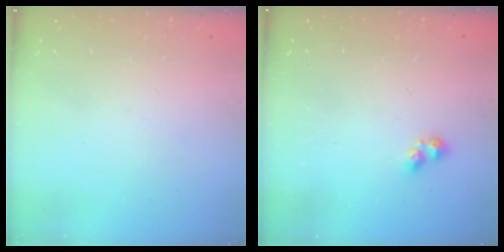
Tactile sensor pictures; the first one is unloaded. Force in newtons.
{"total": 2.8, "press": 2.7, "slide": 0.5}